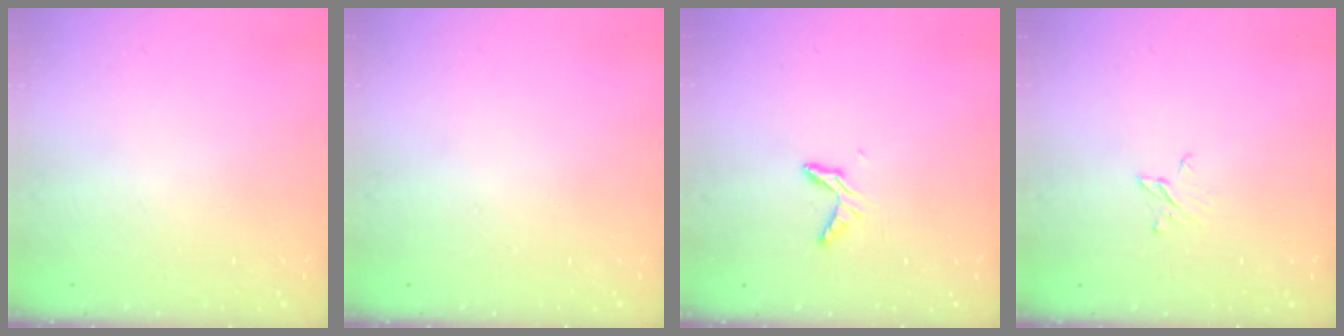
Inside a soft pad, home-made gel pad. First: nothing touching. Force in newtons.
{"total": 0.0}
{"total": 6.4, "press": 6.4, "slide": 0.6}
{"total": 2.9, "press": 2.9, "slide": 0.2}